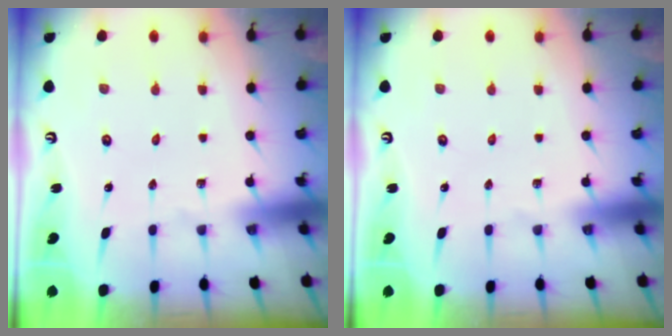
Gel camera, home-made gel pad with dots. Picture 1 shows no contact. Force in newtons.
{"total": 0.0}